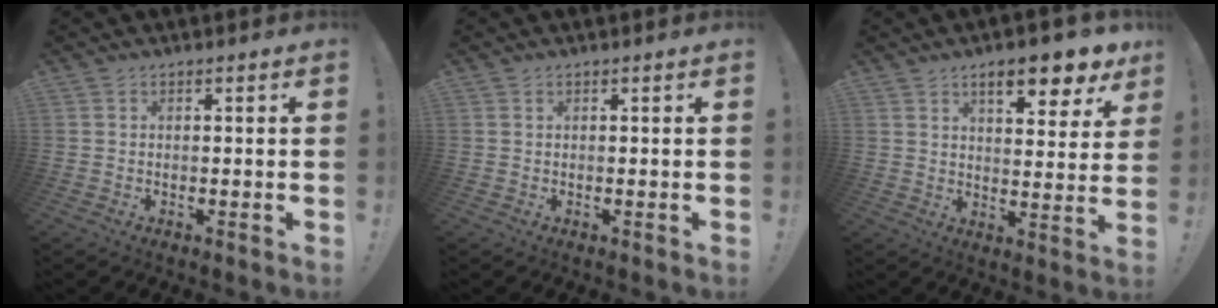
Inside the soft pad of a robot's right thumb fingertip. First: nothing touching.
{"total": 0.0}
{"total": 11.1, "force": [6.9, 3.1, 8.1], "torque": [-0.106, -0.040, 0.110]}